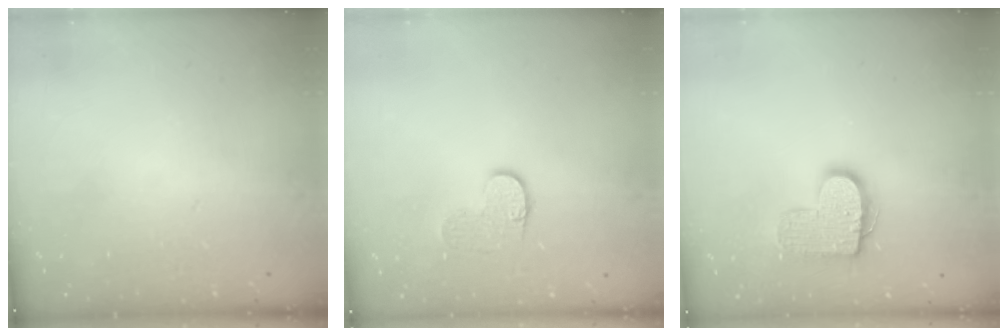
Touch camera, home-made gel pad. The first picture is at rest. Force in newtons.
{"total": 6.7, "press": 6.7, "slide": 0.1}
{"total": 12.4, "press": 12.4, "slide": 0.6}